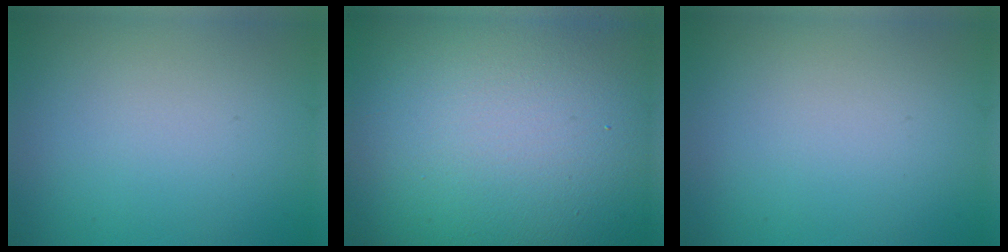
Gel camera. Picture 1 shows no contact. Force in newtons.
{"total": 25.6, "press": 25.6, "slide": 1.1}
{"total": 0.0}